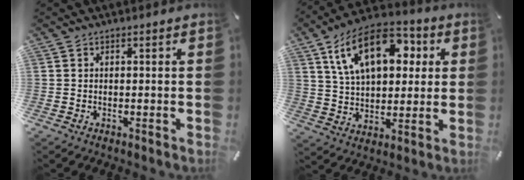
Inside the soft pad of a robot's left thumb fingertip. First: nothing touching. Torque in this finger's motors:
{"motor_torque": [2.53, 2.48, 1.91, -0.86, 0.24]}